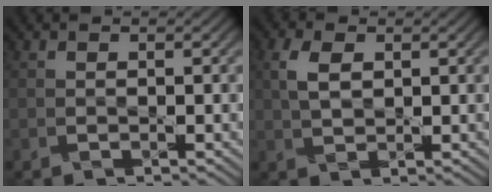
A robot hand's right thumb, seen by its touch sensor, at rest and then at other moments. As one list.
[{"total": 3.4, "force": [1.3, 1.8, 2.5], "torque": [-0.065, 0.005, 0.022]}]